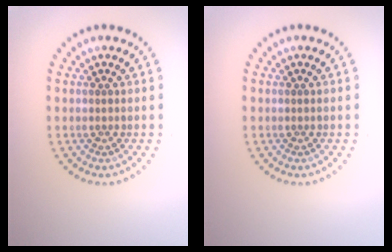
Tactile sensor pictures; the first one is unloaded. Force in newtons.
{"total": 0.0}